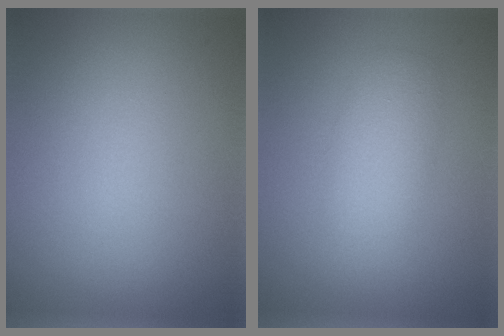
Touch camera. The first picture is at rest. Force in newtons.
{"total": 2.9, "press": 2.9, "slide": 0.1}